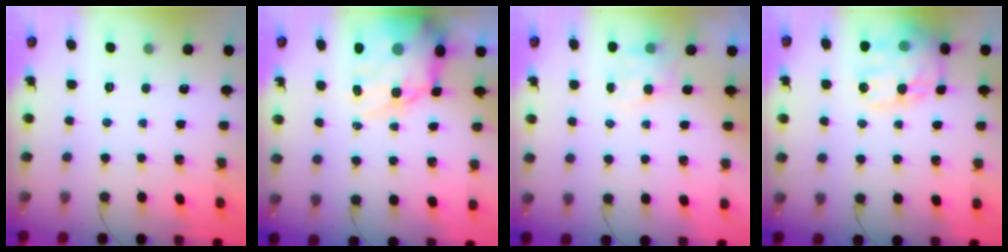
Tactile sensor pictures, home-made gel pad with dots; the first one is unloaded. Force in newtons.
{"total": 15.6, "press": 15.2, "slide": 3.8}
{"total": 5.4, "press": 5.3, "slide": 0.8}
{"total": 17.7, "press": 17.4, "slide": 3.3}